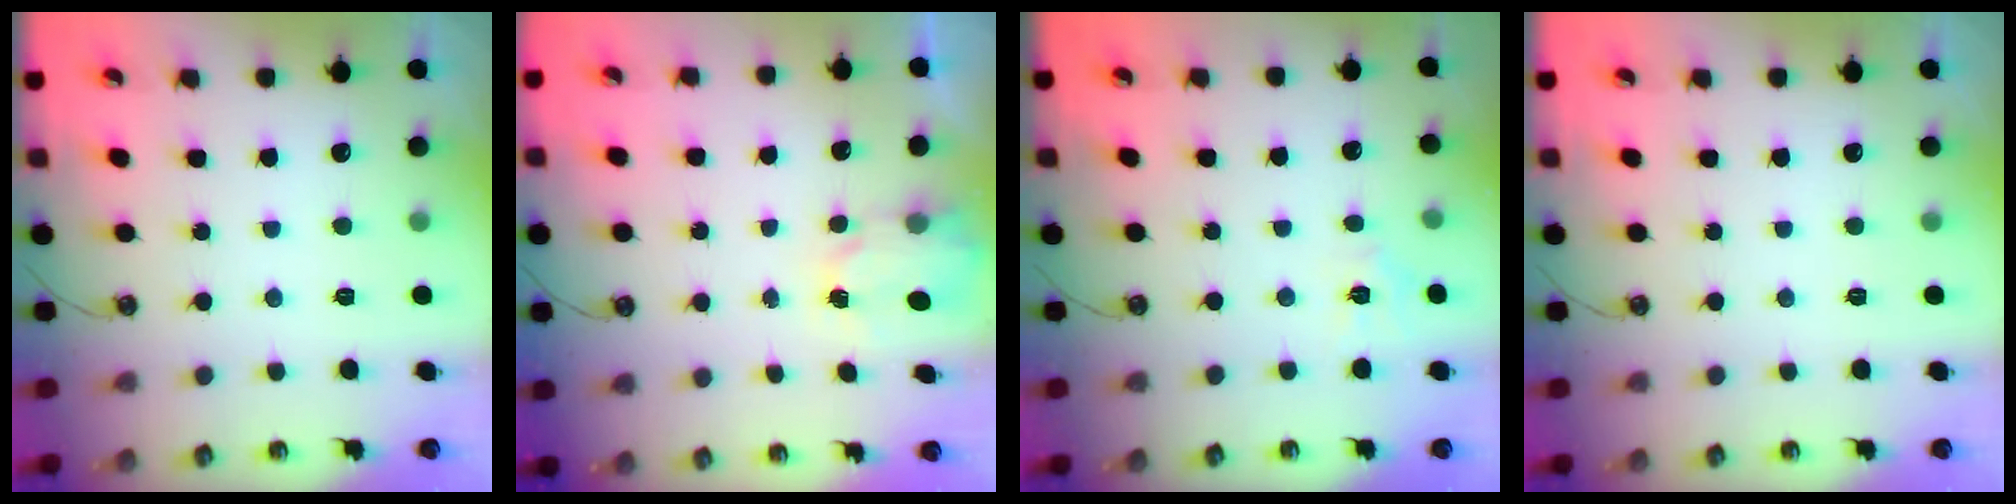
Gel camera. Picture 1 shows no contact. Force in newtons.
{"total": 2.3, "press": 2.3, "slide": 0.2}
{"total": 3.9, "press": 3.9, "slide": 0.4}
{"total": 0.0}